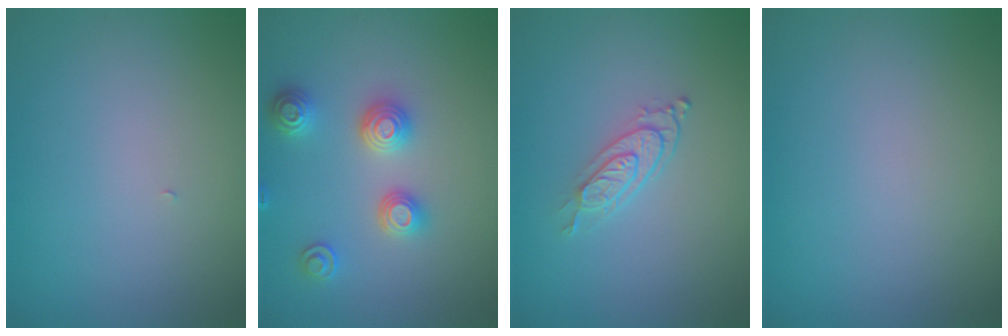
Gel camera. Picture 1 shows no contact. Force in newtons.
{"total": 3.1, "press": 3.0, "slide": 0.4}
{"total": 2.7, "press": 2.1, "slide": 1.6}
{"total": 0.0}